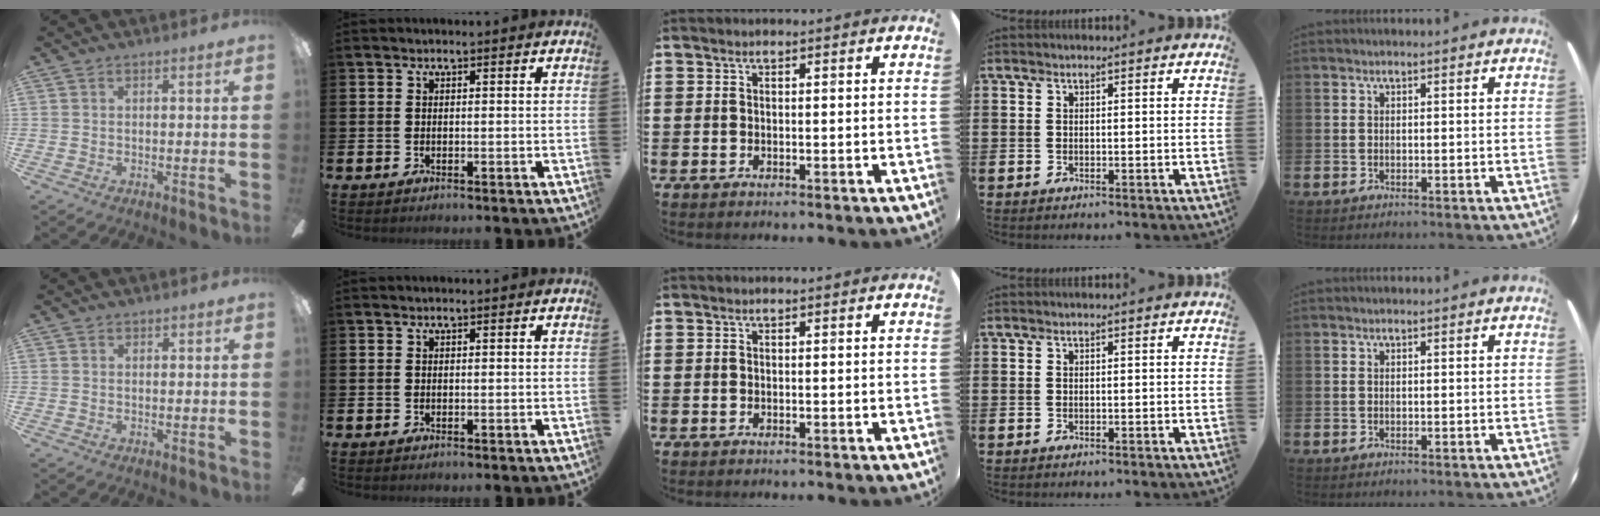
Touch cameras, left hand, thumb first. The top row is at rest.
{"thumb": {"total": 0.6, "force": [0.4, 0.5, 0.0], "torque": [0.007, -0.001, 0.005]}}